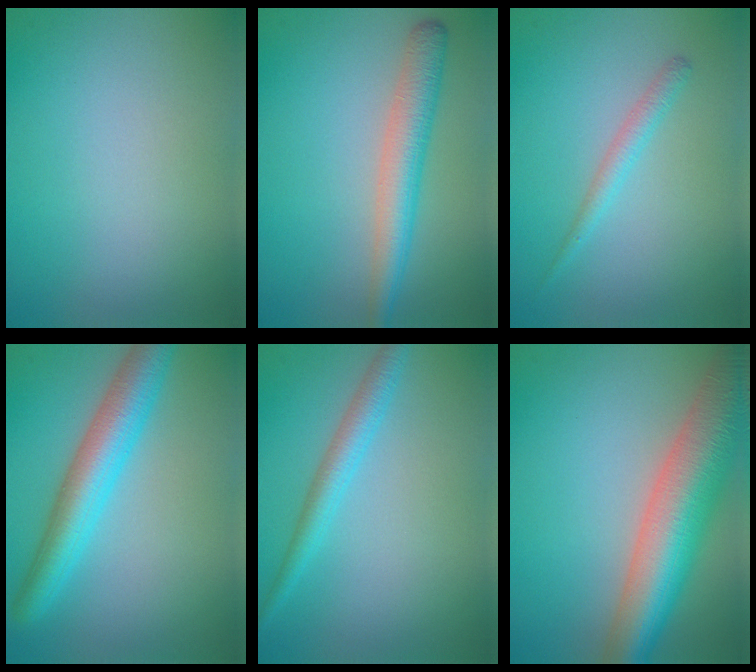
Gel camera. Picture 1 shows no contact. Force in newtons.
{"total": 4.2, "press": 4.2, "slide": 0.1}
{"total": 1.5, "press": 1.5, "slide": 0.1}
{"total": 5.7, "press": 5.7, "slide": 0.2}
{"total": 2.6, "press": 2.6, "slide": 0.0}
{"total": 11.0, "press": 10.9, "slide": 0.9}